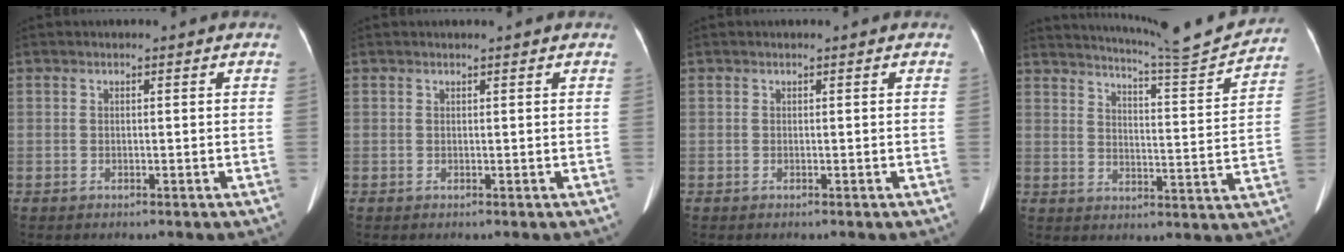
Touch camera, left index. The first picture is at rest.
{"total": 1.3, "force": [1.1, -0.1, 0.5], "torque": [-0.009, 0.015, 0.017]}
{"total": 0.0}
{"total": 14.7, "force": [14.1, -1.3, 3.9], "torque": [-0.070, -0.037, 0.192]}